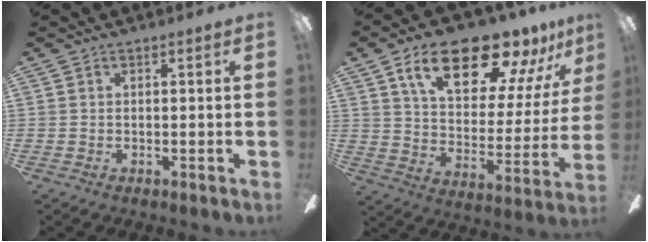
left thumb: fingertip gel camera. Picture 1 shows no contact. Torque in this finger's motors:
{"motor_torque": [0.51, 0.86, 1.85, -0.92, 0.37]}